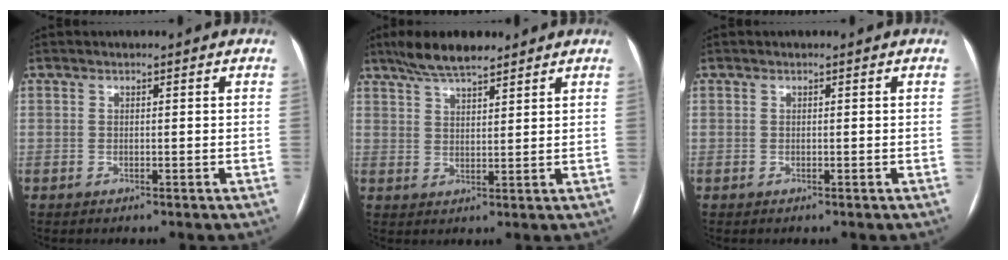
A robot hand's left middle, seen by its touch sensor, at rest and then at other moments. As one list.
[{"total": 7.2, "force": [5.8, 1.6, 3.9], "torque": [-0.074, 0.016, 0.103]}, {"total": 0.0}]